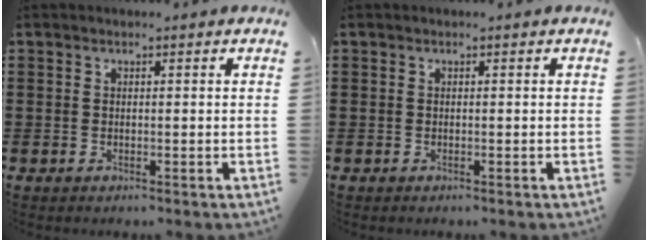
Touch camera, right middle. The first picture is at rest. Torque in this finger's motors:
{"motor_torque": [-2.04, -0.09, 0.01, 0.02]}